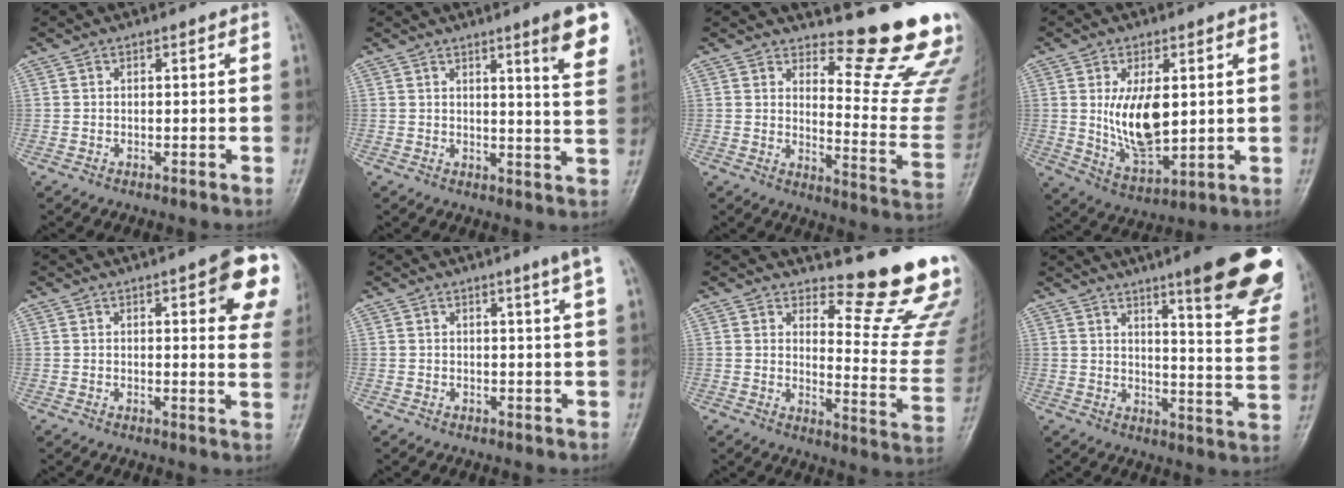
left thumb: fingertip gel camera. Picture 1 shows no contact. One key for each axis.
{"total": 9.2, "fx": 5.4, "fy": 0.7, "fz": 7.4, "tx": -0.083, "ty": -0.032, "tz": 0.066}
{"total": 15.8, "fx": 14.0, "fy": 2.1, "fz": 7.0, "tx": -0.061, "ty": -0.176, "tz": 0.173}
{"total": 11.6, "fx": 1.5, "fy": 5.9, "fz": 9.9, "tx": -0.157, "ty": -0.024, "tz": 0.042}
{"total": 11.8, "fx": 5.4, "fy": 3.2, "fz": 9.9, "tx": -0.085, "ty": -0.018, "tz": 0.058}
{"total": 3.6, "fx": 2.0, "fy": -0.7, "fz": 2.9, "tx": -0.043, "ty": -0.011, "tz": 0.030}
{"total": 15.4, "fx": 14.1, "fy": 2.1, "fz": 5.9, "tx": -0.043, "ty": -0.178, "tz": 0.167}
{"total": 22.2, "fx": 13.8, "fy": 3.8, "fz": 17.0, "tx": -0.193, "ty": -0.066, "tz": 0.179}